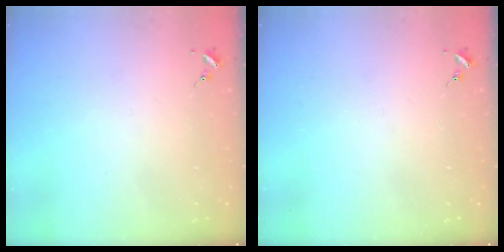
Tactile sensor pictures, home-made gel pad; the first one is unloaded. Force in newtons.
{"total": 0.0}